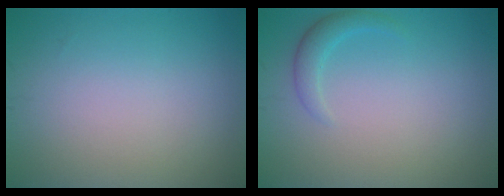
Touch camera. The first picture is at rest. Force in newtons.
{"total": 1.6, "press": 1.6, "slide": 0.1}